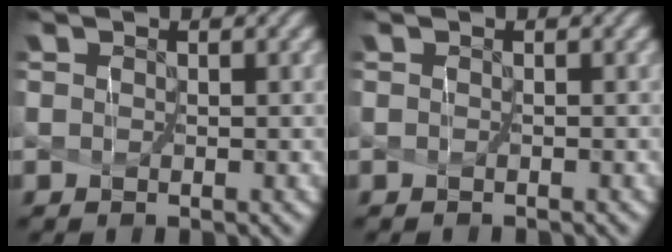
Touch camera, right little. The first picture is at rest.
{"total": 0.6, "force": [-0.5, -0.2, -0.3], "torque": [0.002, -0.003, -0.005]}